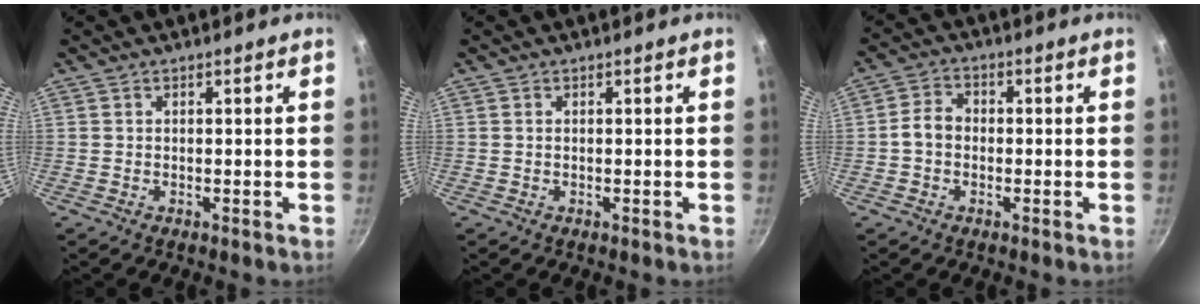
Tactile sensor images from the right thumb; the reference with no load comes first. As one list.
[{"total": 0.0}, {"total": 4.6, "force": [-0.7, 3.6, 2.8], "torque": [-0.044, 0.017, -0.019]}]